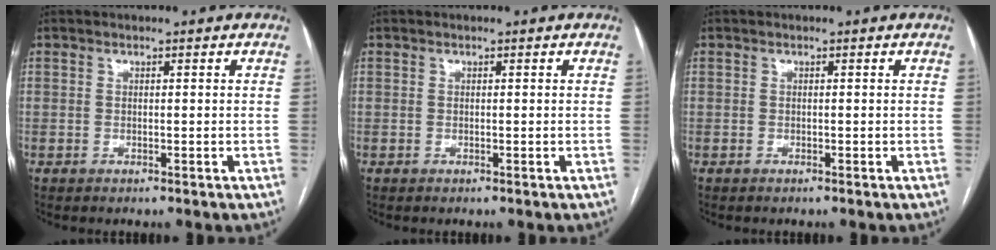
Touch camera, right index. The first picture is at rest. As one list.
[{"total": 0.0}, {"total": 0.0}]